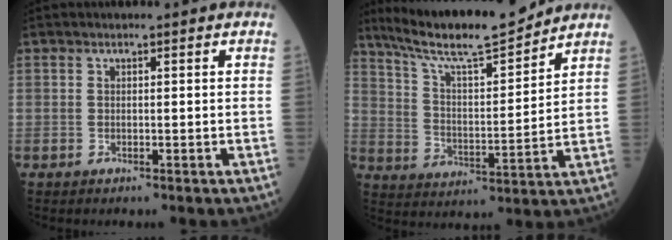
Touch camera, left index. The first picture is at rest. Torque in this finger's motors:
{"motor_torque": [-0.23, -0.60, 0.26, 0.10]}